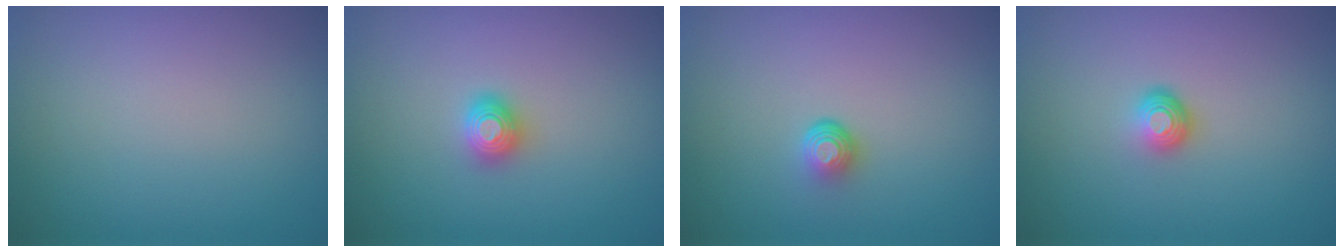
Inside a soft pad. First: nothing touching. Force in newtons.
{"total": 1.3, "press": 1.3, "slide": 0.2}
{"total": 1.7, "press": 1.1, "slide": 1.3}
{"total": 1.7, "press": 1.1, "slide": 1.3}